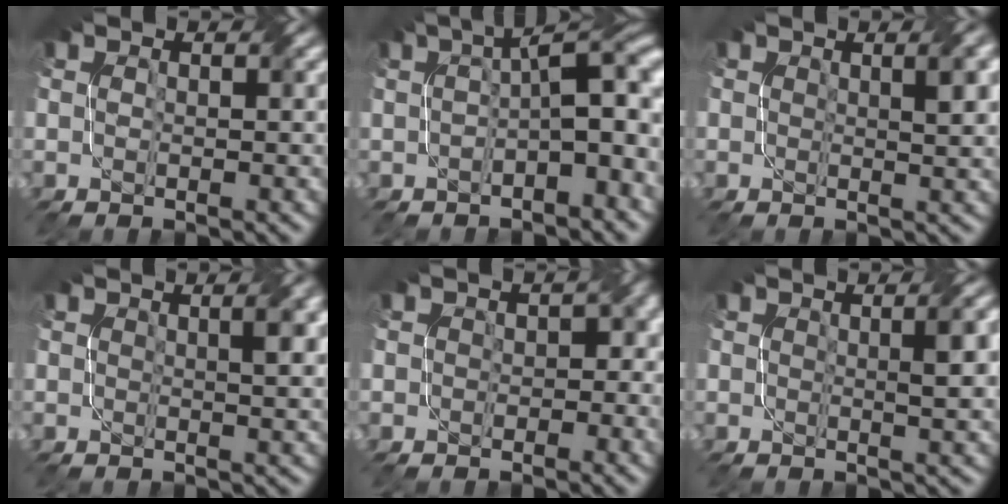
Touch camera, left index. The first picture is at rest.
{"total": 6.8, "force": [-0.1, 2.1, 6.5], "torque": [-0.074, 0.020, 0.001]}
{"total": 2.0, "force": [0.6, 0.5, 1.8], "torque": [-0.014, 0.007, 0.010]}
{"total": 1.9, "force": [0.4, 0.5, 1.8], "torque": [-0.014, 0.008, 0.007]}
{"total": 3.1, "force": [-0.6, 2.4, 1.9], "torque": [0.000, 0.003, -0.005]}
{"total": 2.5, "force": [0.2, 0.5, 2.5], "torque": [-0.025, 0.009, 0.003]}